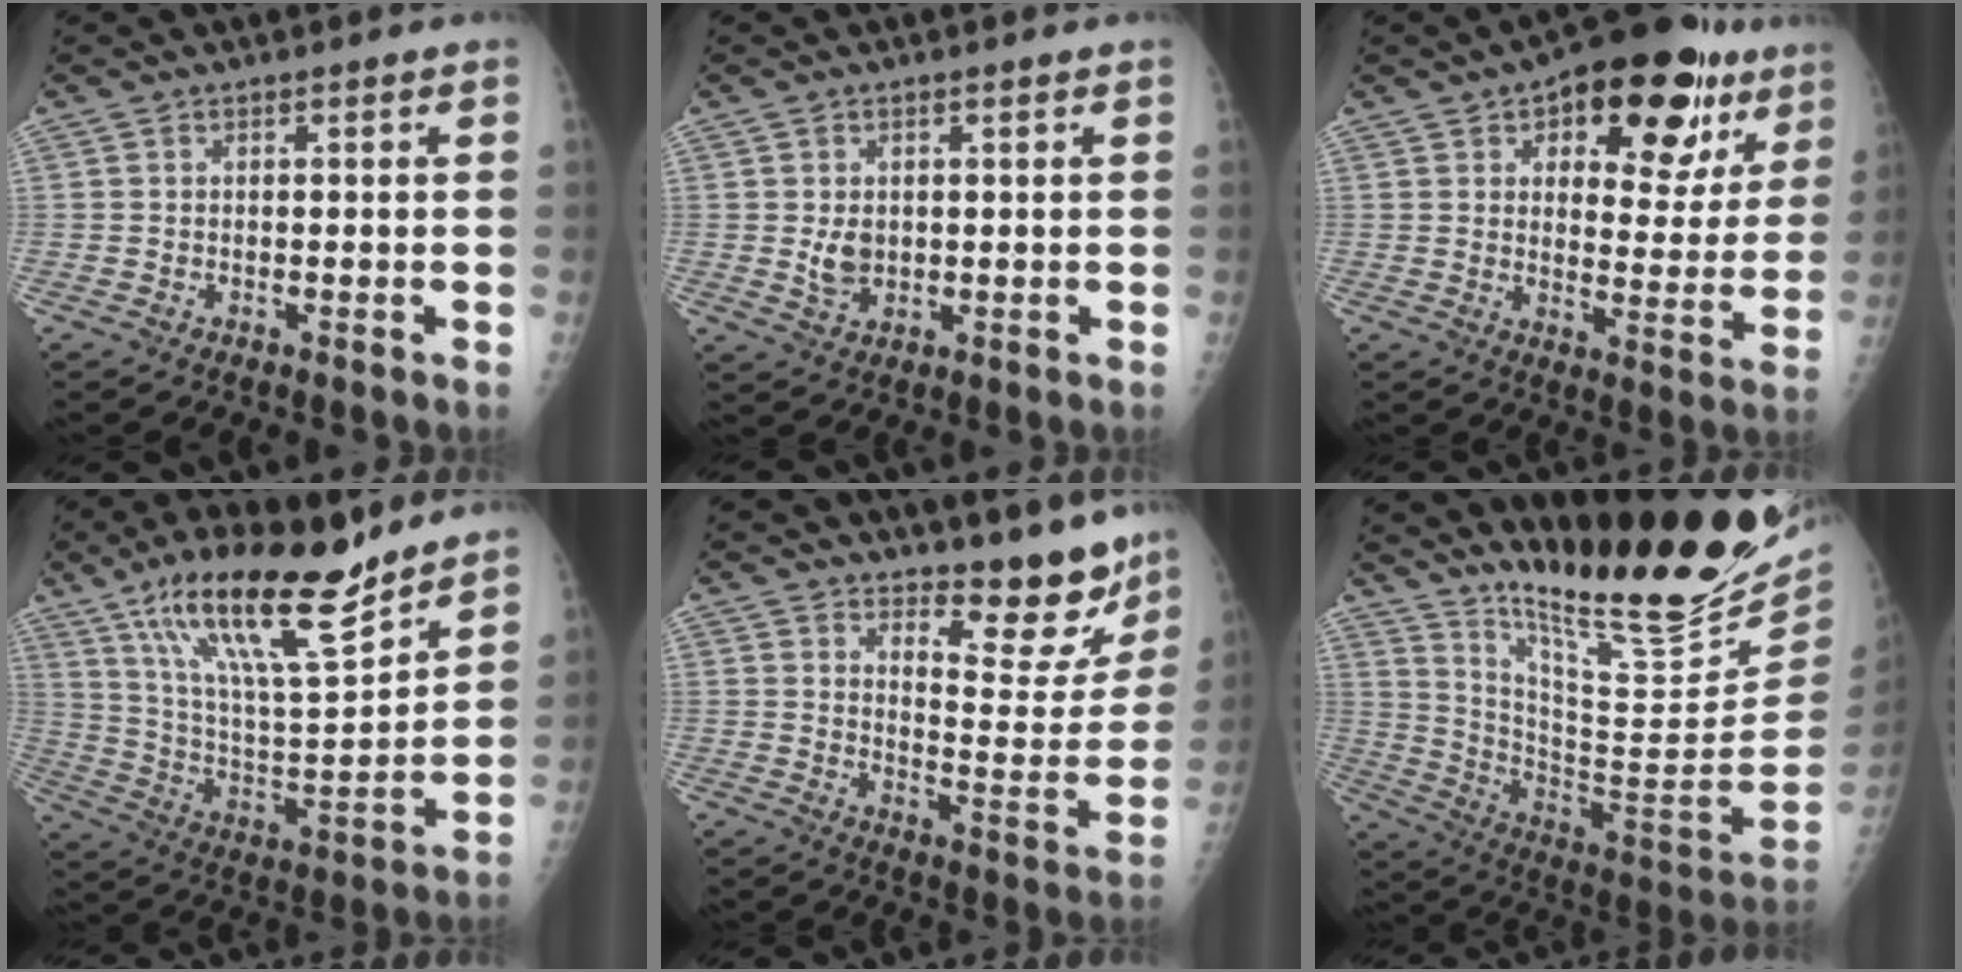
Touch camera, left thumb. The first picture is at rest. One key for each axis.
{"total": 3.6, "fx": 0.4, "fy": 2.7, "fz": 2.3, "tx": -0.031, "ty": -0.008, "tz": 0.015}
{"total": 21.5, "fx": 11.1, "fy": 10.7, "fz": 15.0, "tx": -0.149, "ty": -0.018, "tz": 0.153}
{"total": 21.7, "fx": 15.2, "fy": 5.2, "fz": 14.6, "tx": -0.230, "ty": -0.068, "tz": 0.271}
{"total": 12.0, "fx": 10.4, "fy": 3.6, "fz": 4.9, "tx": -0.026, "ty": -0.101, "tz": 0.148}
{"total": 27.3, "fx": 22.5, "fy": 4.4, "fz": 14.7, "tx": -0.203, "ty": -0.152, "tz": 0.342}